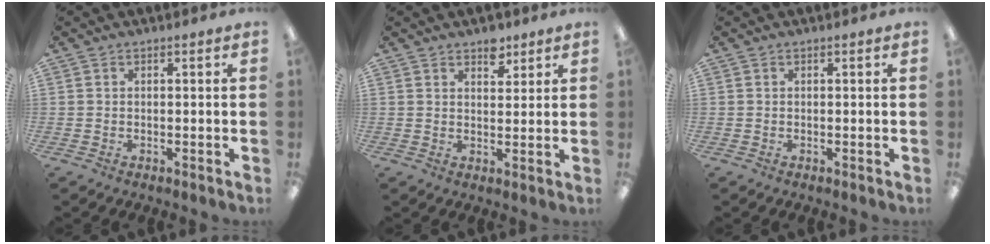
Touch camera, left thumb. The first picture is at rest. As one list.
[{"total": 4.7, "force": [3.6, 2.4, 1.8], "torque": [-0.002, -0.023, 0.058]}, {"total": 0.0}]